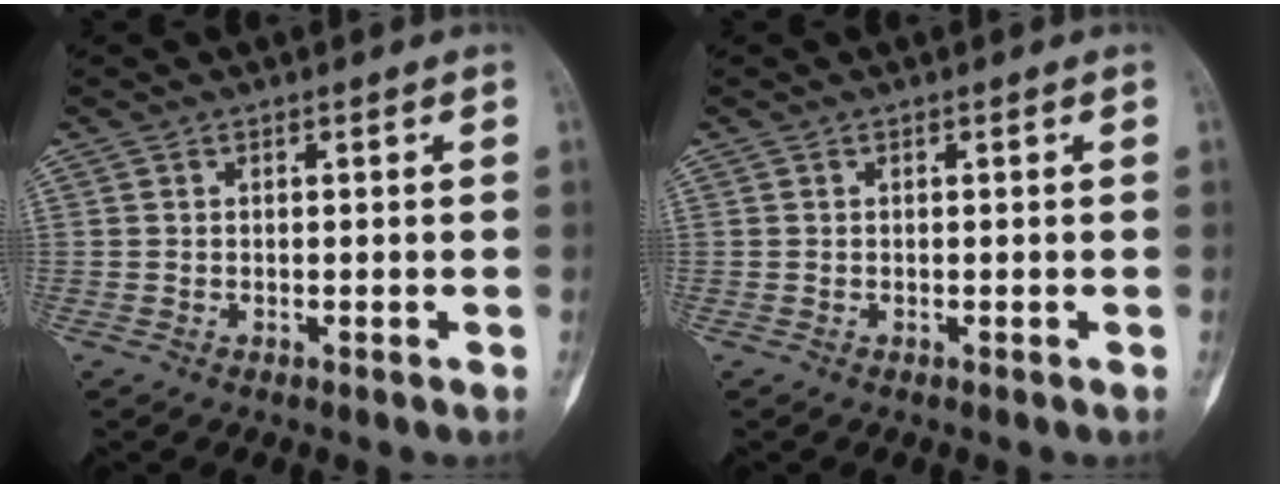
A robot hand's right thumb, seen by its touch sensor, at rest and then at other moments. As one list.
[{"total": 0.0}]